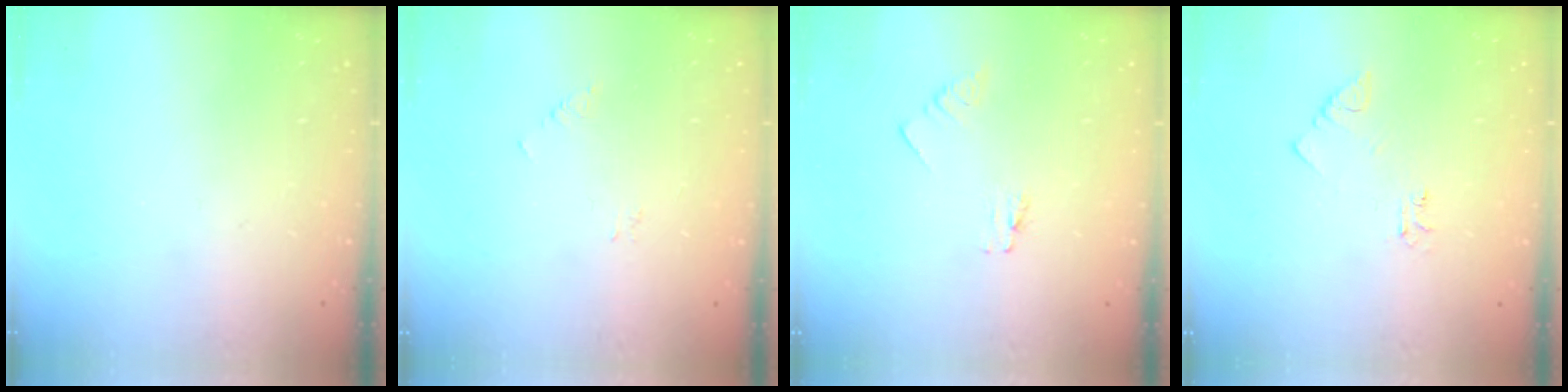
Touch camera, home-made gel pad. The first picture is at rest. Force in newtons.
{"total": 2.9, "press": 2.9, "slide": 0.3}
{"total": 0.0}
{"total": 4.0, "press": 4.0, "slide": 0.5}